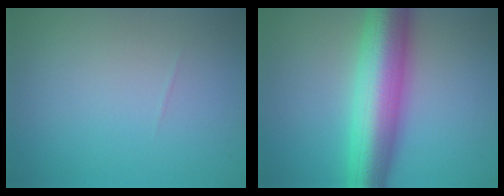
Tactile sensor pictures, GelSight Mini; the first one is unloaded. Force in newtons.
{"total": 9.8, "press": 9.8, "slide": 0.1}